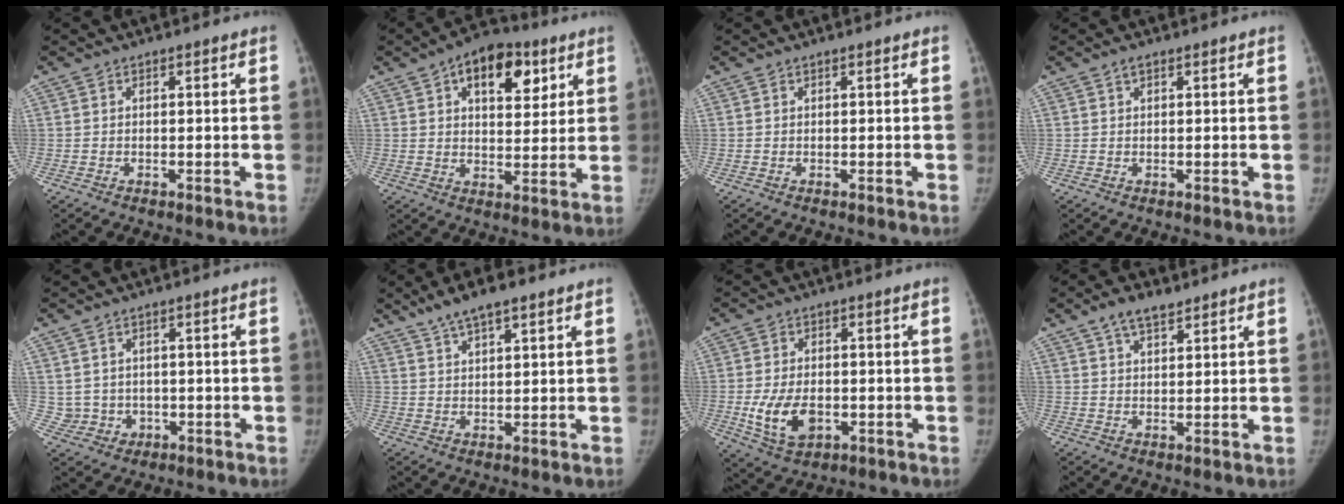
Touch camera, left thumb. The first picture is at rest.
{"total": 13.3, "force": [6.1, 7.5, 9.1], "torque": [-0.089, -0.011, 0.088]}
{"total": 0.0}
{"total": 1.0, "force": [0.6, 0.5, 0.6], "torque": [-0.008, 0.000, 0.010]}
{"total": 4.6, "force": [0.0, 4.4, 1.1], "torque": [-0.003, 0.003, 0.013]}
{"total": 7.0, "force": [4.8, 2.1, 4.6], "torque": [-0.077, -0.007, 0.085]}
{"total": 9.0, "force": [-2.0, 5.7, 6.6], "torque": [-0.115, -0.002, -0.025]}
{"total": 5.1, "force": [3.6, 2.3, 2.8], "torque": [-0.036, -0.014, 0.065]}